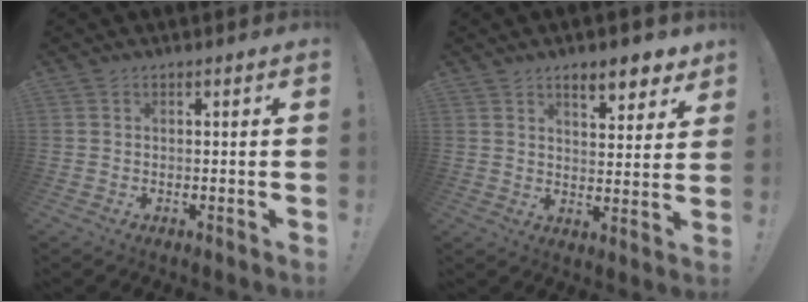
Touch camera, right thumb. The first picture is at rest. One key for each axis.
{"total": 8.1, "fx": 5.8, "fy": 2.8, "fz": 5.0, "tx": -0.053, "ty": -0.038, "tz": 0.098}